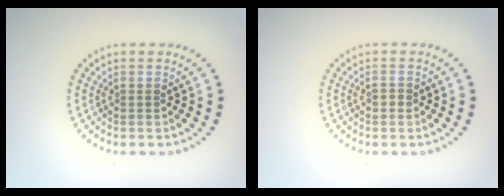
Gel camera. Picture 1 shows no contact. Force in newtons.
{"total": 0.8, "press": 0.8, "slide": 0.1}